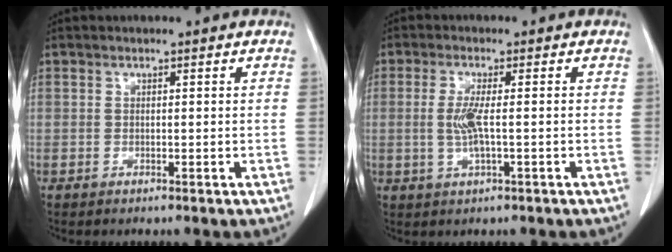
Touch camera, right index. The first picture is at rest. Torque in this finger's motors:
{"motor_torque": [0.18, 0.03, 0.13, 0.05]}